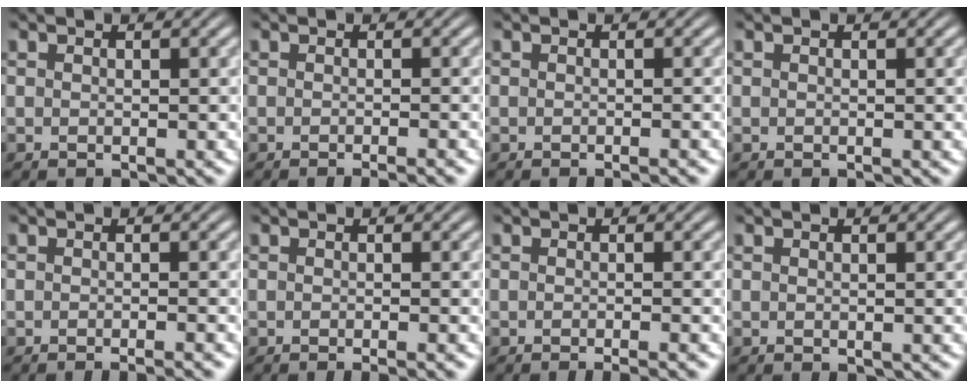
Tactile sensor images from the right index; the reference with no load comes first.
{"total": 1.8, "force": [-1.6, -0.1, 0.8], "torque": [-0.004, 0.002, -0.027]}
{"total": 0.9, "force": [-0.8, -0.3, 0.4], "torque": [-0.001, 0.003, -0.014]}
{"total": 0.0}
{"total": 1.9, "force": [-1.7, -0.2, 0.8], "torque": [-0.006, 0.001, -0.029]}
{"total": 1.5, "force": [-1.3, -0.1, 0.8], "torque": [-0.004, 0.003, -0.022]}
{"total": 2.1, "force": [-1.9, 0.0, 0.9], "torque": [-0.006, 0.001, -0.032]}
{"total": 0.0}